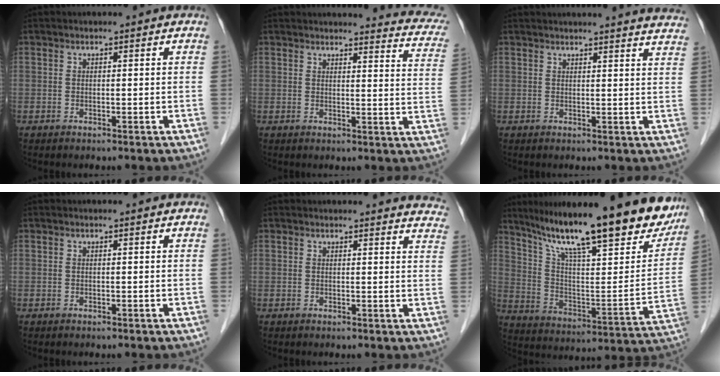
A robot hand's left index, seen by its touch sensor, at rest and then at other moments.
{"total": 9.8, "force": [9.4, 1.1, 2.4], "torque": [-0.002, -0.062, 0.072]}
{"total": 13.1, "force": [12.6, 0.1, 3.6], "torque": [-0.039, -0.037, 0.125]}
{"total": 0.0}
{"total": 8.6, "force": [8.5, 1.2, 1.0], "torque": [0.023, -0.043, 0.052]}
{"total": 26.3, "force": [21.3, 4.5, 14.8], "torque": [-0.238, -0.036, 0.303]}